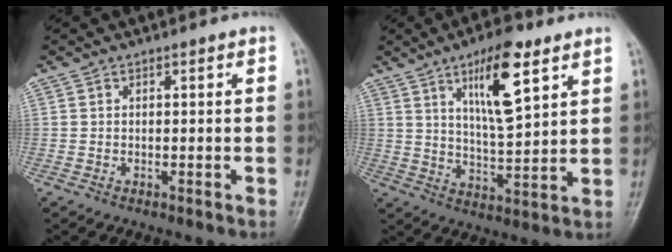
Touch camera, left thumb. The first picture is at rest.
{"total": 12.7, "force": [6.5, 3.7, 10.3], "torque": [-0.154, -0.038, 0.111]}